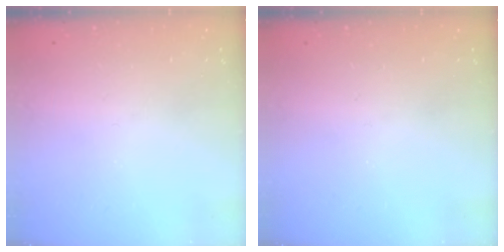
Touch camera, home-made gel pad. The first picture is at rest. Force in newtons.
{"total": 0.0}